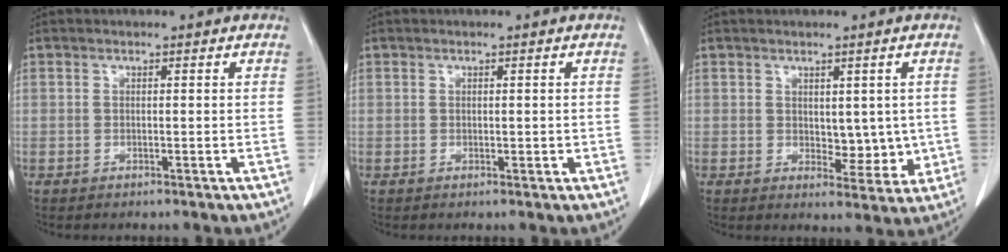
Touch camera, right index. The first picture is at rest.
{"total": 1.4, "force": [-0.1, 0.9, 1.1], "torque": [-0.011, 0.000, 0.003]}
{"total": 5.7, "force": [0.4, 3.4, 4.6], "torque": [-0.045, -0.007, 0.018]}